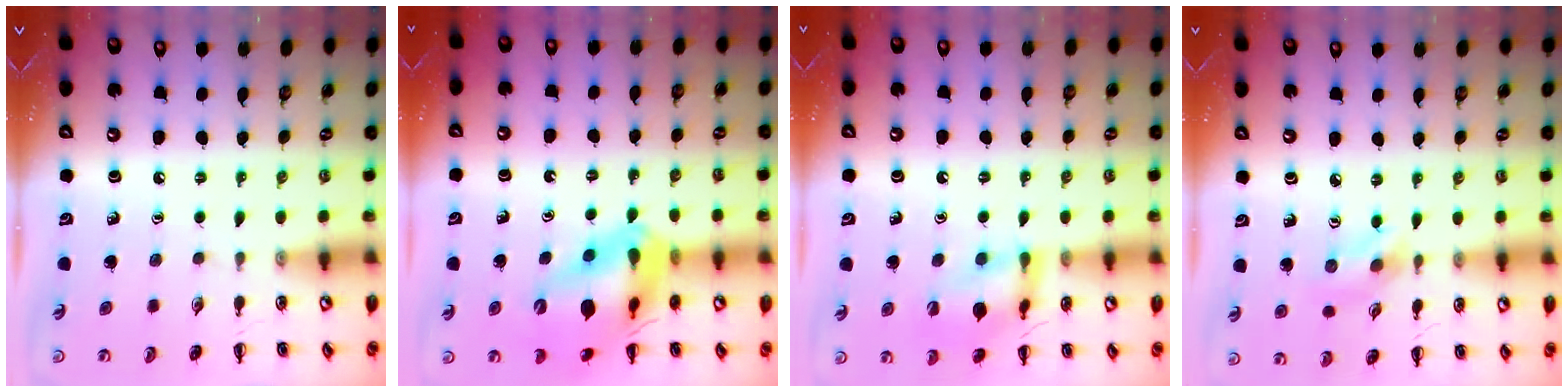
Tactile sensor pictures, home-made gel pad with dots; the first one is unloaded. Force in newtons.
{"total": 17.4, "press": 17.1, "slide": 3.1}
{"total": 14.4, "press": 14.3, "slide": 2.2}
{"total": 2.7, "press": 2.6, "slide": 0.6}